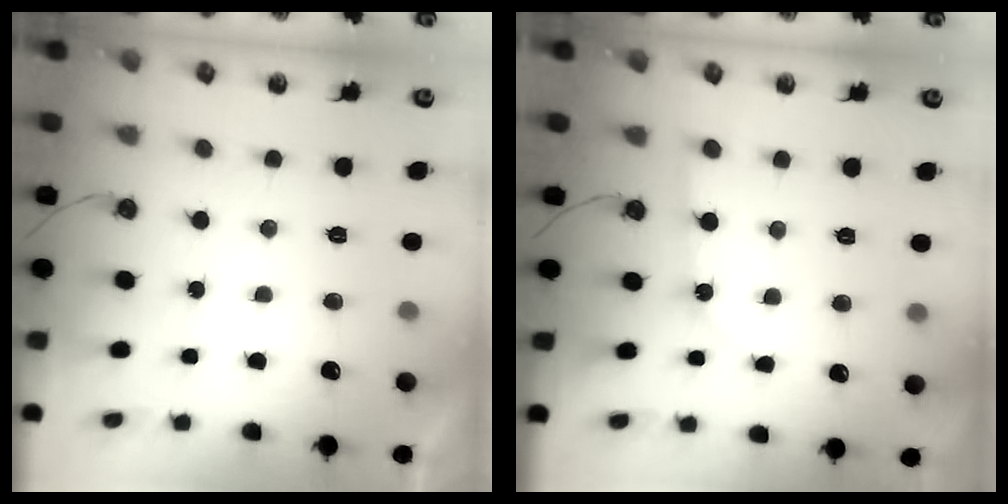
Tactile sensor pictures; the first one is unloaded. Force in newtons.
{"total": 3.0, "press": 3.0, "slide": 0.4}